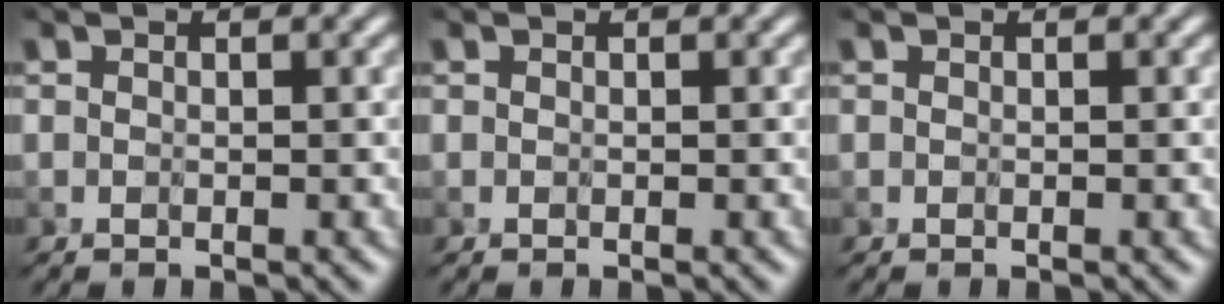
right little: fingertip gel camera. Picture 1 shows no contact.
{"total": 0.0}
{"total": 0.0}